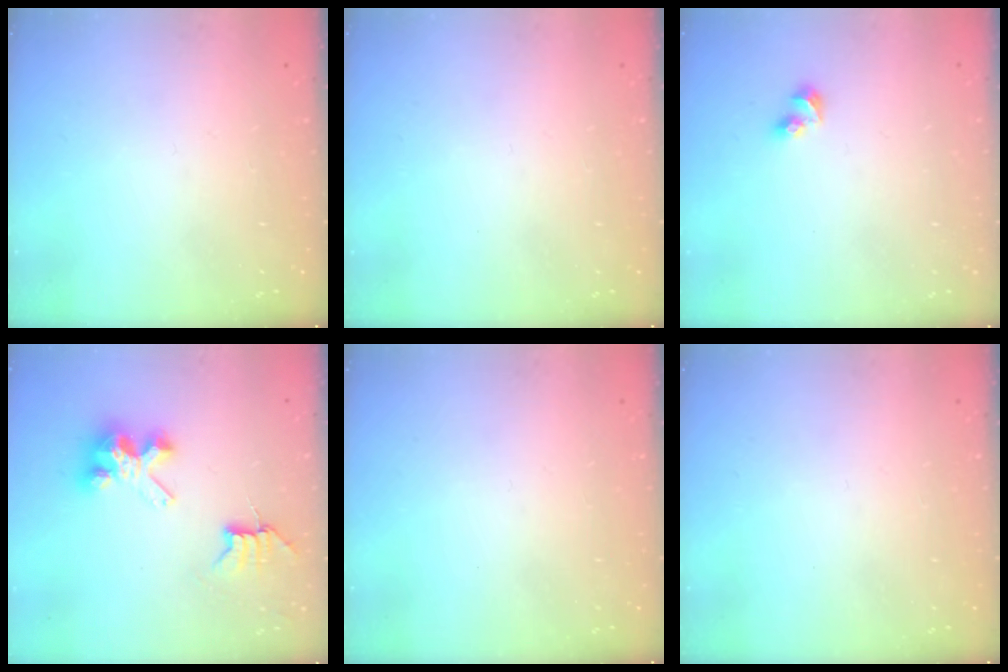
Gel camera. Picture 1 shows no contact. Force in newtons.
{"total": 0.0}
{"total": 3.9, "press": 3.8, "slide": 0.6}
{"total": 7.2, "press": 7.1, "slide": 0.6}
{"total": 0.0}
{"total": 0.0}